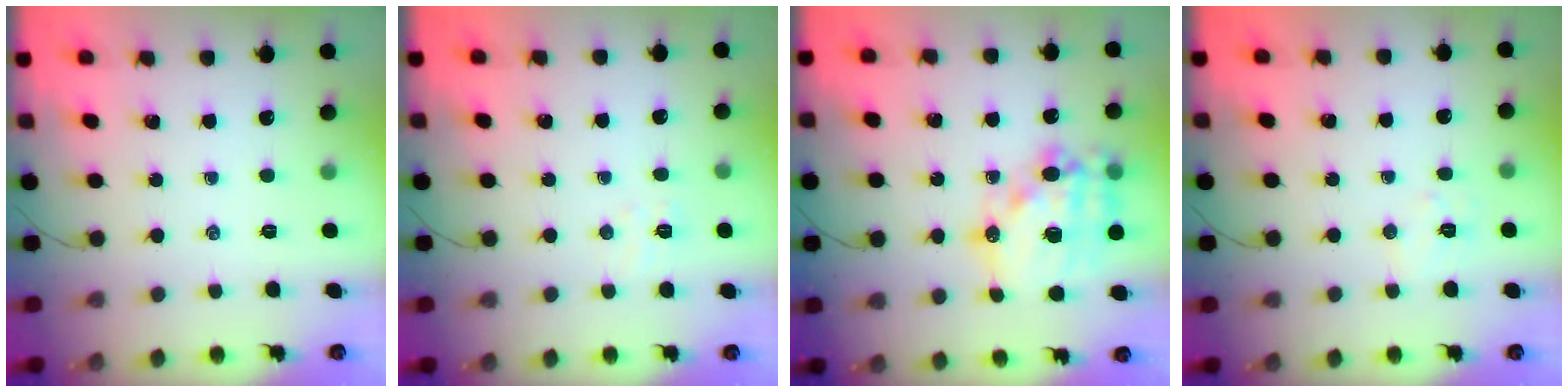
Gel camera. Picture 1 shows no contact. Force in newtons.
{"total": 4.2, "press": 4.1, "slide": 1.1}
{"total": 18.4, "press": 18.0, "slide": 3.9}
{"total": 5.8, "press": 5.7, "slide": 1.0}